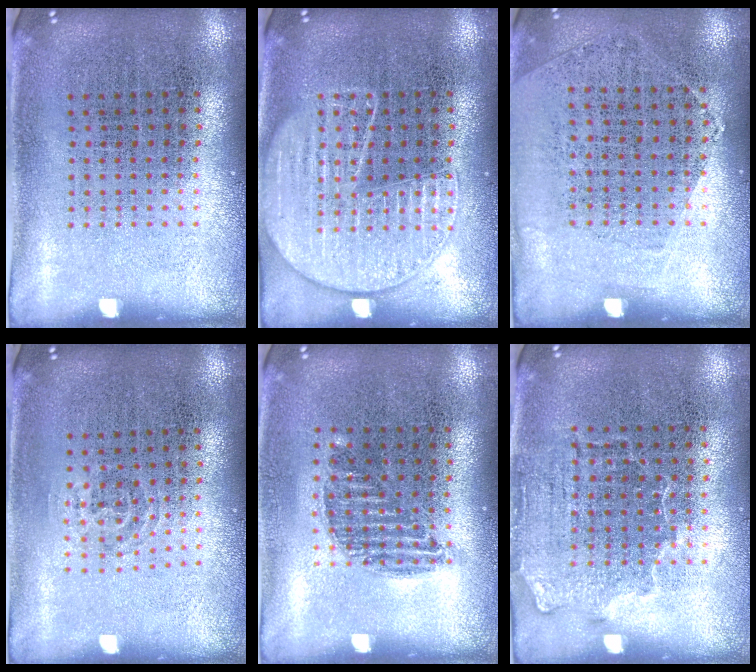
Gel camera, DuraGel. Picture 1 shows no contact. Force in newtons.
{"total": 2.9, "press": 2.9, "slide": 0.3}
{"total": 1.1, "press": 0.9, "slide": 0.7}
{"total": 0.9, "press": 0.6, "slide": 0.7}
{"total": 0.9, "press": 0.8, "slide": 0.4}
{"total": 1.5, "press": 1.2, "slide": 0.8}